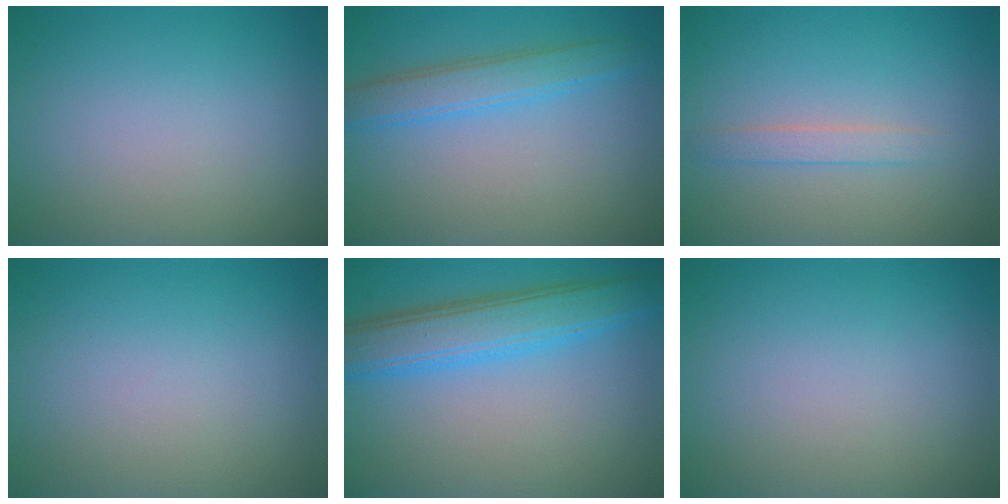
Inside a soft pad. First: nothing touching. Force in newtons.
{"total": 2.4, "press": 2.4, "slide": 0.2}
{"total": 1.5, "press": 1.5, "slide": 0.1}
{"total": 0.0}
{"total": 5.7, "press": 5.7, "slide": 0.1}
{"total": 0.0}